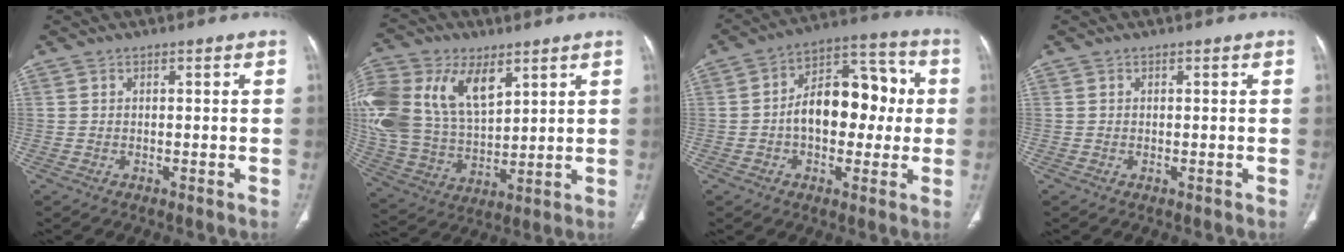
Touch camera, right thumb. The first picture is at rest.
{"total": 24.1, "force": [9.9, 14.8, 16.3], "torque": [-0.366, 0.002, 0.195]}
{"total": 15.7, "force": [0.0, 9.8, 12.2], "torque": [-0.146, 0.041, -0.007]}
{"total": 0.0}